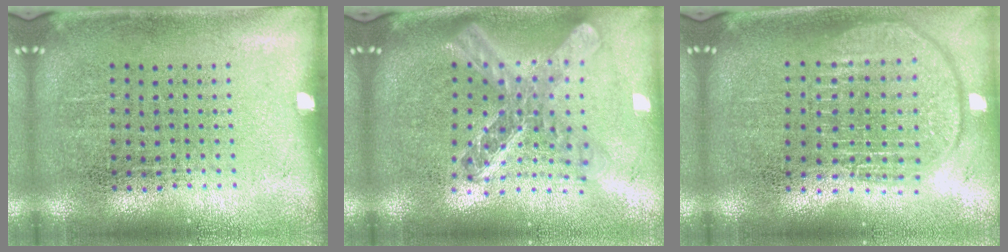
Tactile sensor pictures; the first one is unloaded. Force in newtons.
{"total": 2.3, "press": 1.8, "slide": 1.5}
{"total": 1.9, "press": 1.6, "slide": 1.0}